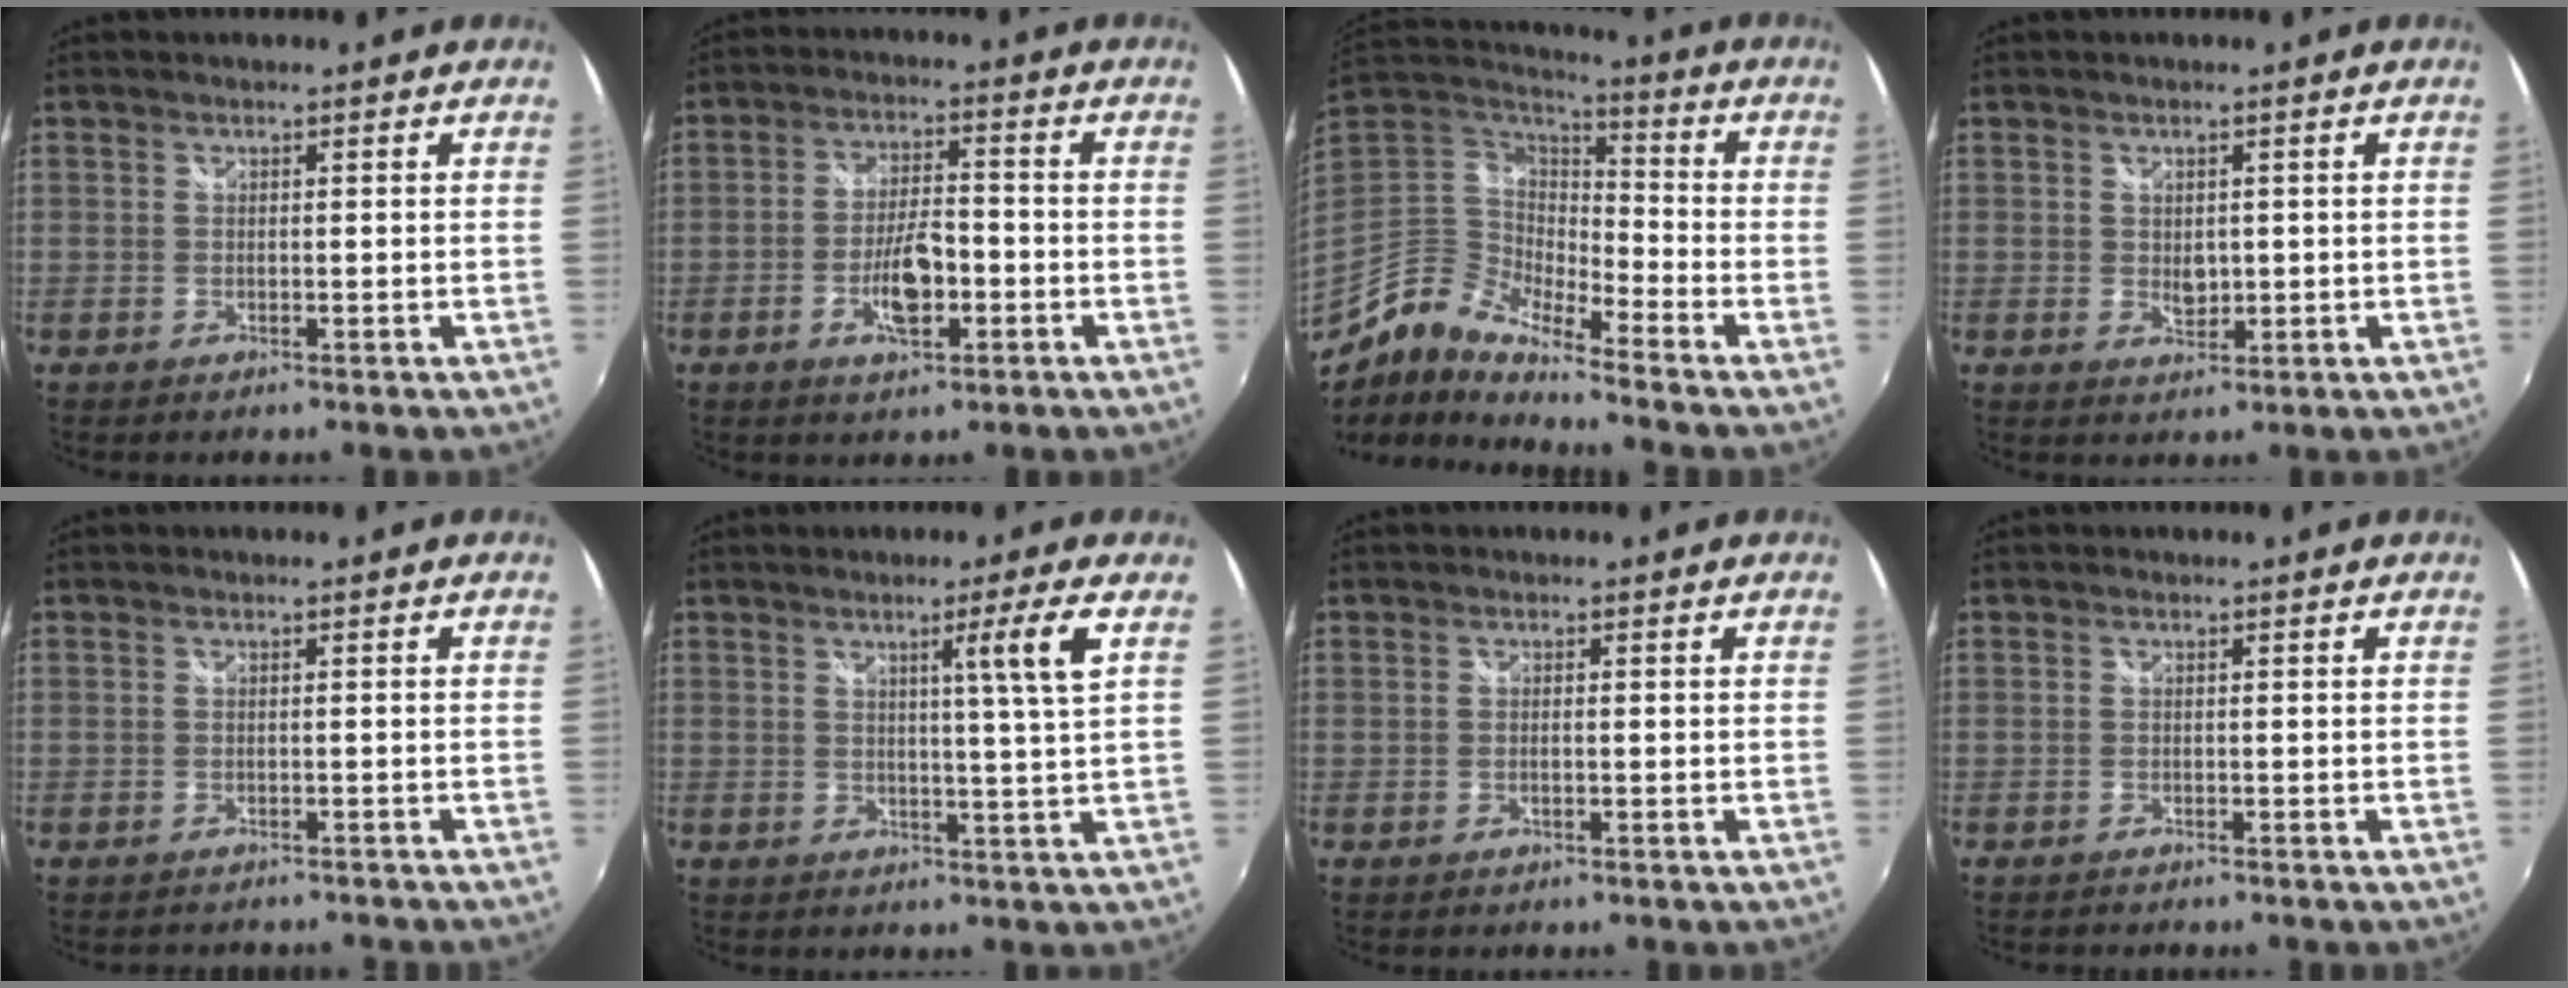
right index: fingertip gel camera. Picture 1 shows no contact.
{"total": 7.7, "force": [-2.8, 2.9, 6.6], "torque": [-0.130, 0.000, -0.047]}
{"total": 10.8, "force": [-7.3, 4.1, 6.7], "torque": [-0.130, 0.002, -0.155]}
{"total": 2.4, "force": [0.2, 1.8, 1.5], "torque": [-0.021, -0.002, 0.004]}
{"total": 4.6, "force": [-4.2, 1.1, 1.4], "torque": [-0.033, -0.020, -0.054]}
{"total": 5.7, "force": [2.0, -2.0, 5.0], "torque": [-0.079, -0.008, 0.030]}
{"total": 0.6, "force": [-0.2, 0.0, 0.6], "torque": [-0.012, 0.001, -0.004]}
{"total": 1.0, "force": [-1.0, 0.3, 0.0], "torque": [-0.005, -0.003, -0.017]}